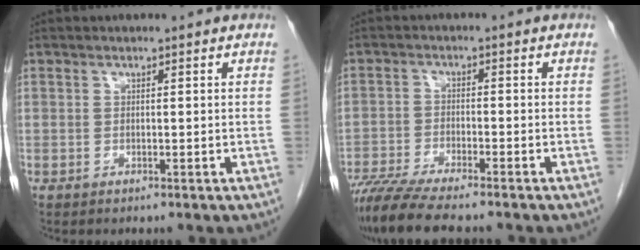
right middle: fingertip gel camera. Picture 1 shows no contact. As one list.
[{"total": 8.9, "force": [-7.6, 0.3, 4.6], "torque": [-0.075, -0.022, -0.129]}]